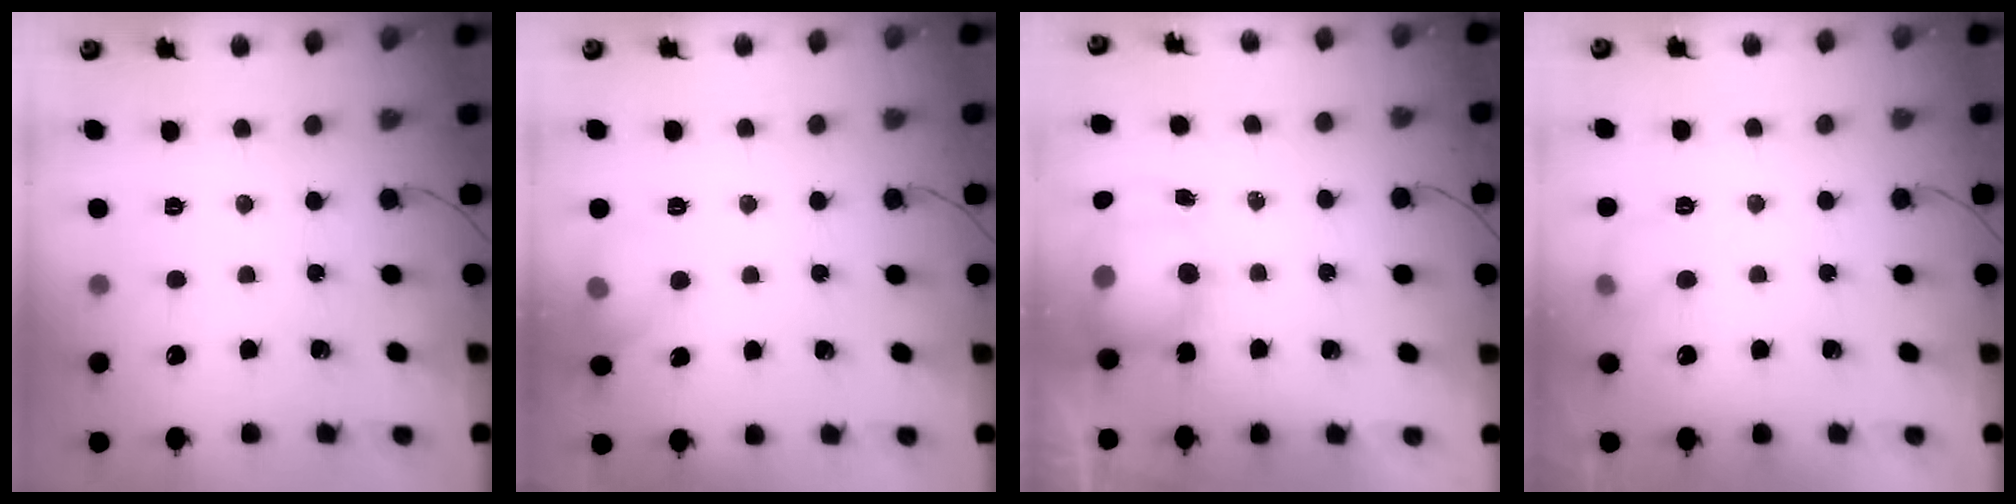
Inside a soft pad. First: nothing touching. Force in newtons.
{"total": 9.6, "press": 7.7, "slide": 5.6}
{"total": 11.6, "press": 8.7, "slide": 7.6}
{"total": 6.0, "press": 5.8, "slide": 1.5}